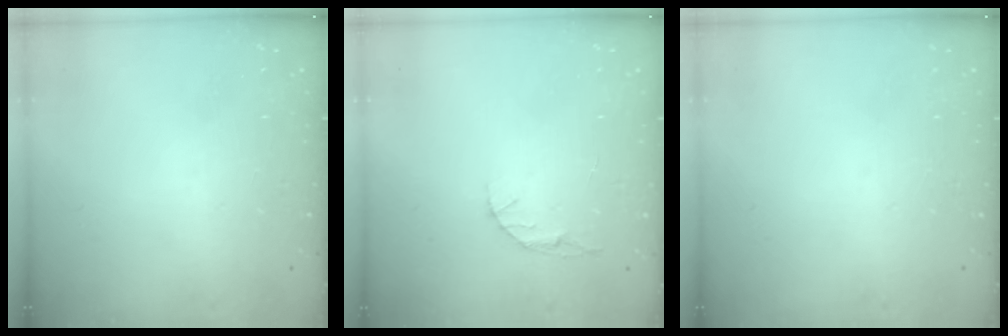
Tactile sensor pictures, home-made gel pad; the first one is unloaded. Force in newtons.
{"total": 3.5, "press": 3.5, "slide": 0.4}
{"total": 0.0}